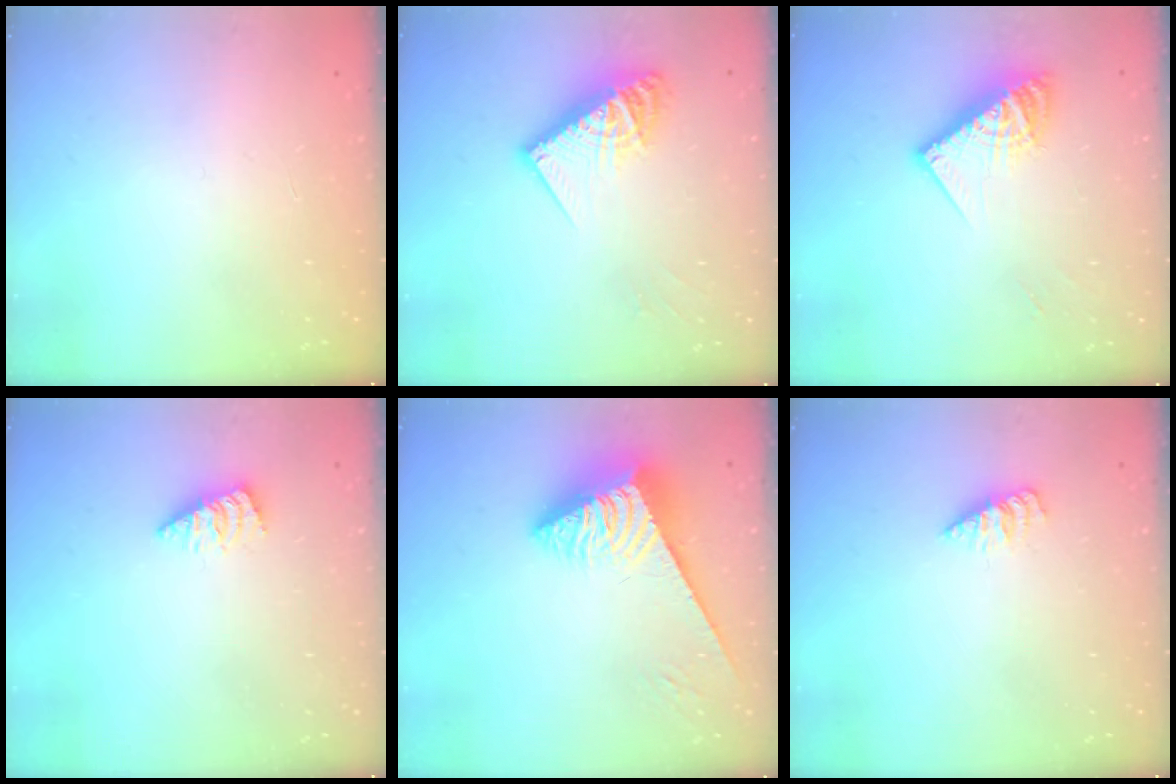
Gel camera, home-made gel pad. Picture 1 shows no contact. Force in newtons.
{"total": 13.1, "press": 13.0, "slide": 0.9}
{"total": 12.1, "press": 12.0, "slide": 1.1}
{"total": 1.4, "press": 1.3, "slide": 0.2}
{"total": 5.3, "press": 5.2, "slide": 0.5}
{"total": 1.9, "press": 1.8, "slide": 0.3}